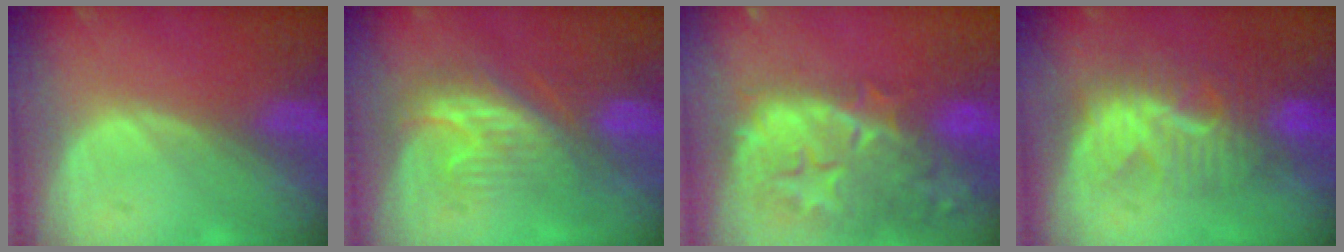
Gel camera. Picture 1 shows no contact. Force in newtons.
{"total": 7.6, "press": 7.1, "slide": 2.7}
{"total": 14.7, "press": 11.8, "slide": 8.7}
{"total": 8.4, "press": 8.0, "slide": 2.4}